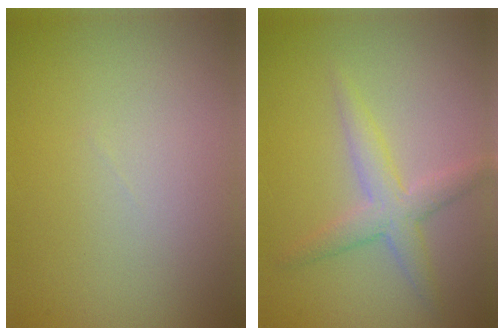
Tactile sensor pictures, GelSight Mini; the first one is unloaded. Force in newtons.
{"total": 2.9, "press": 2.9, "slide": 0.1}